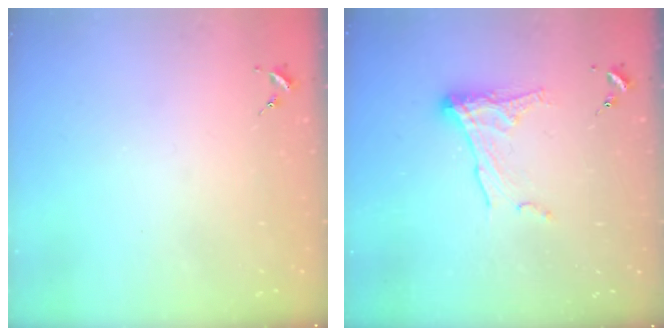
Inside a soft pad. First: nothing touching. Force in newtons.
{"total": 10.1, "press": 10.1, "slide": 0.8}